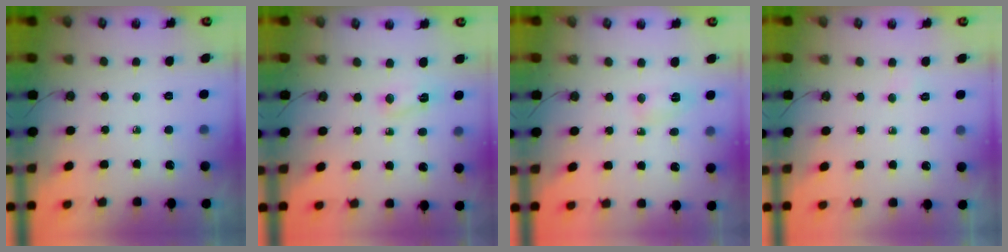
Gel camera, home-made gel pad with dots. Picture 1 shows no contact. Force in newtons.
{"total": 2.4, "press": 2.2, "slide": 0.8}
{"total": 2.9, "press": 2.7, "slide": 1.0}
{"total": 2.8, "press": 2.7, "slide": 0.4}